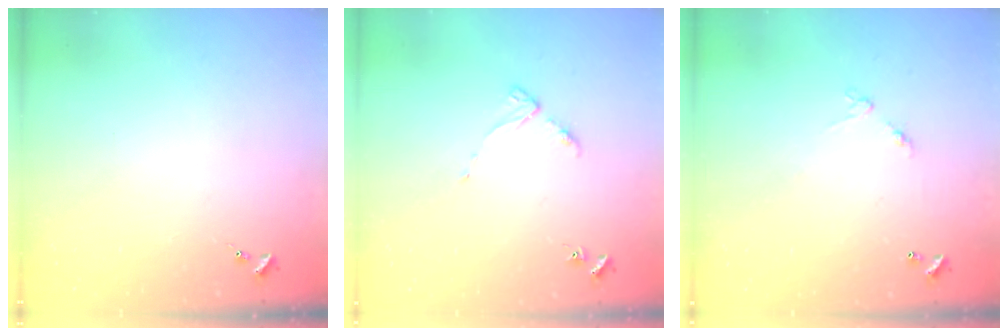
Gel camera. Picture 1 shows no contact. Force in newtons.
{"total": 3.8, "press": 3.8, "slide": 0.5}
{"total": 5.9, "press": 5.9, "slide": 0.4}